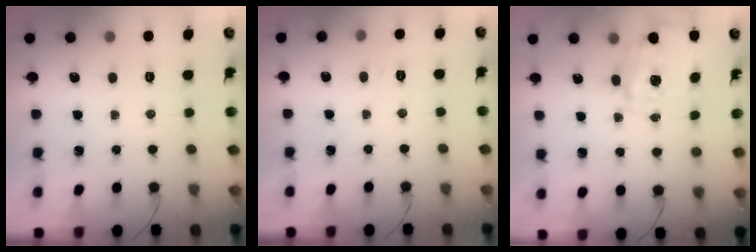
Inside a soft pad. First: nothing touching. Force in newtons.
{"total": 2.2, "press": 1.6, "slide": 1.6}
{"total": 1.6, "press": 1.5, "slide": 0.5}